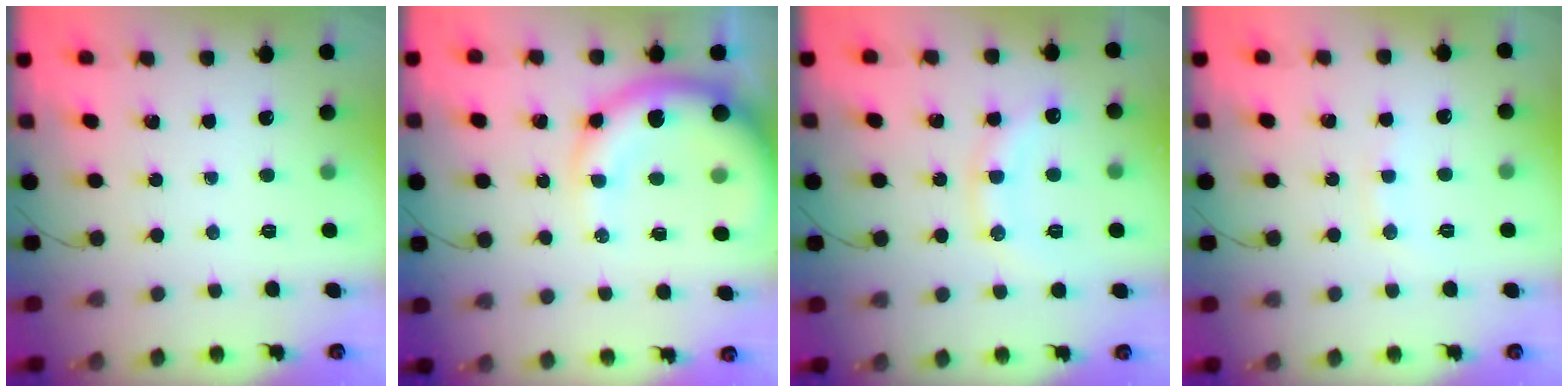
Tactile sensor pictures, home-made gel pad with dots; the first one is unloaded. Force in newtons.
{"total": 15.0, "press": 14.7, "slide": 3.2}
{"total": 12.6, "press": 12.6, "slide": 0.5}
{"total": 5.8, "press": 5.7, "slide": 1.2}